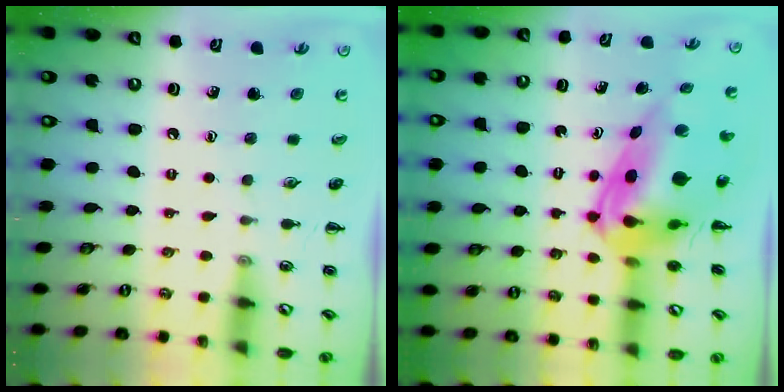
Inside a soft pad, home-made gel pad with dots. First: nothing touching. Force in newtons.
{"total": 11.8, "press": 11.3, "slide": 3.5}